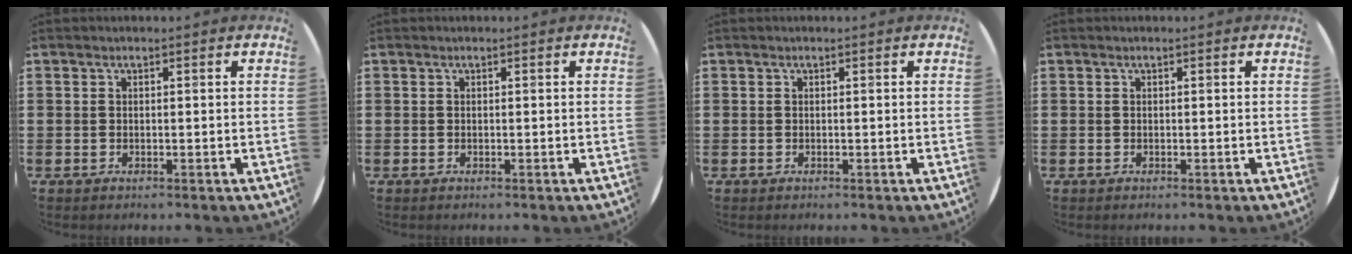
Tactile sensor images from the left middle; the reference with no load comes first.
{"total": 0.0}
{"total": 0.0}
{"total": 0.0}